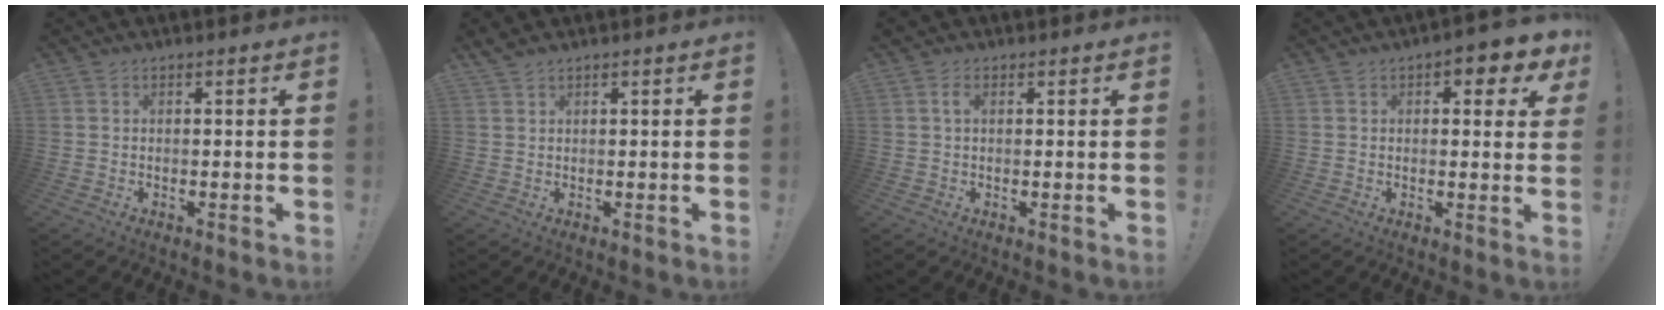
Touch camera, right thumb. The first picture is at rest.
{"total": 1.6, "force": [1.4, 0.2, 0.7], "torque": [-0.021, -0.004, 0.027]}
{"total": 2.2, "force": [0.9, 1.1, 1.6], "torque": [-0.027, 0.001, 0.014]}
{"total": 5.1, "force": [2.3, 2.1, 4.1], "torque": [-0.042, -0.009, 0.033]}